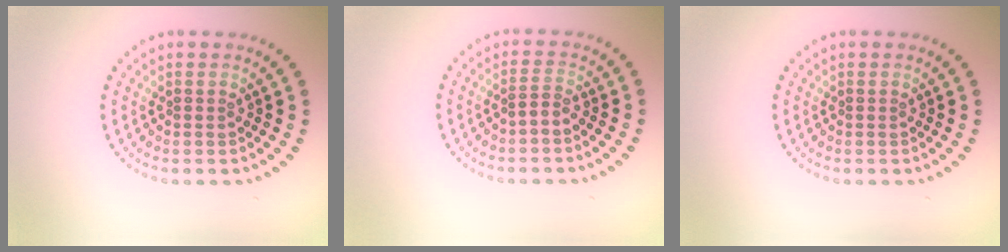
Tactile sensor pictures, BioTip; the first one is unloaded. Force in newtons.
{"total": 1.0, "press": 0.8, "slide": 0.7}
{"total": 0.0}